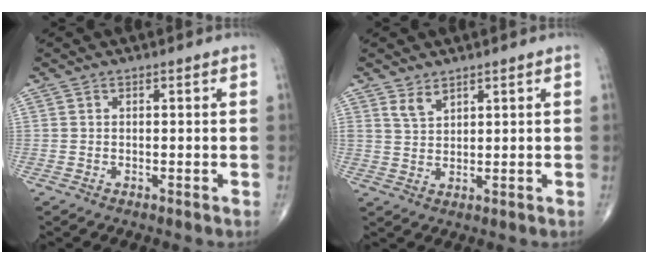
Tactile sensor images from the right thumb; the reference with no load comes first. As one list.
[{"total": 2.8, "force": [2.2, 1.2, 1.2], "torque": [-0.017, -0.018, 0.048]}]